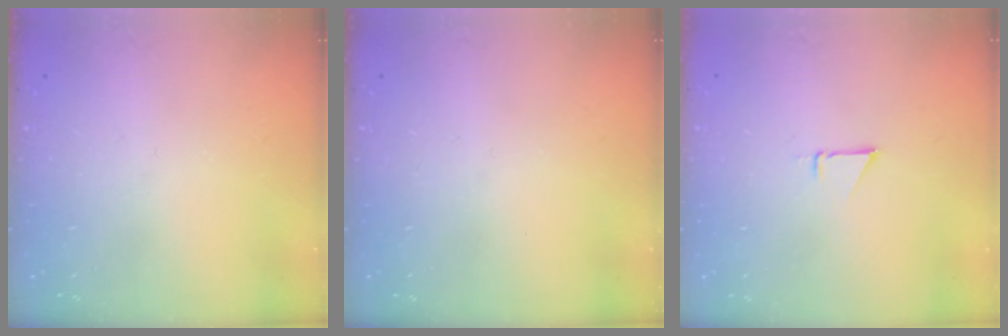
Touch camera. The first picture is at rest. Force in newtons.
{"total": 0.0}
{"total": 1.9, "press": 1.9, "slide": 0.0}